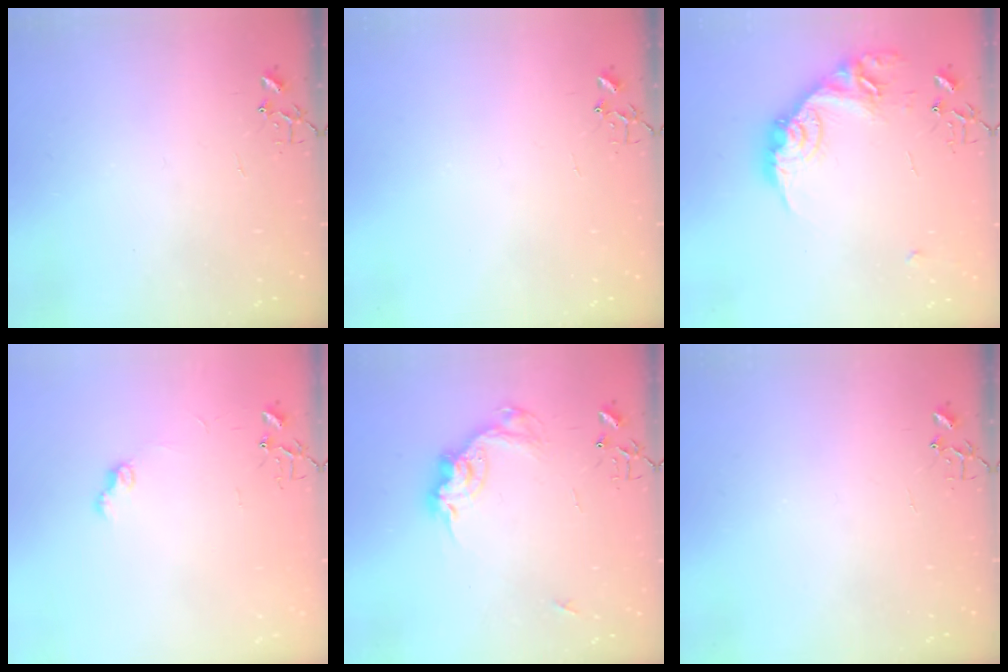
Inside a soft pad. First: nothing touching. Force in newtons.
{"total": 0.0}
{"total": 17.6, "press": 17.6, "slide": 0.8}
{"total": 6.9, "press": 6.9, "slide": 0.7}
{"total": 14.4, "press": 14.3, "slide": 1.1}
{"total": 0.0}